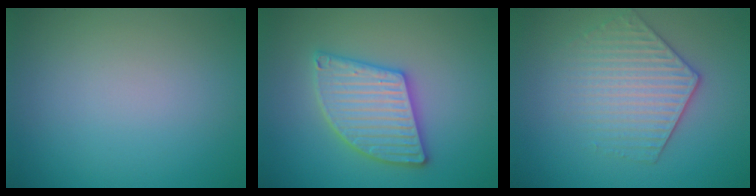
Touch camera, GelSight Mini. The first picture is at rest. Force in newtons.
{"total": 5.4, "press": 5.4, "slide": 0.6}
{"total": 4.0, "press": 3.5, "slide": 1.8}